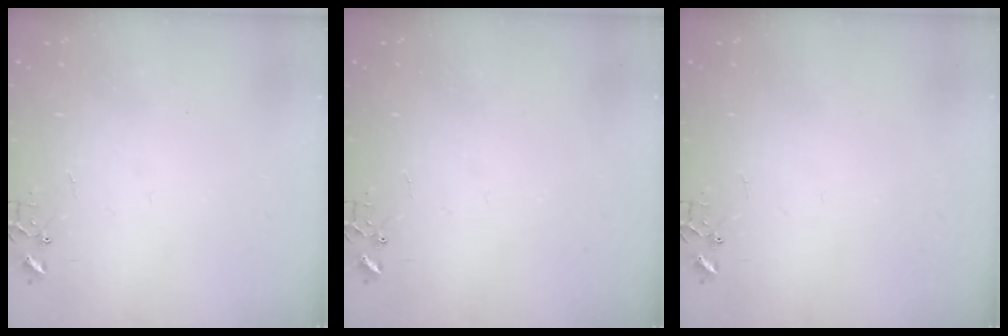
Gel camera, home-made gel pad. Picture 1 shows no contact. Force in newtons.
{"total": 0.0}
{"total": 0.0}